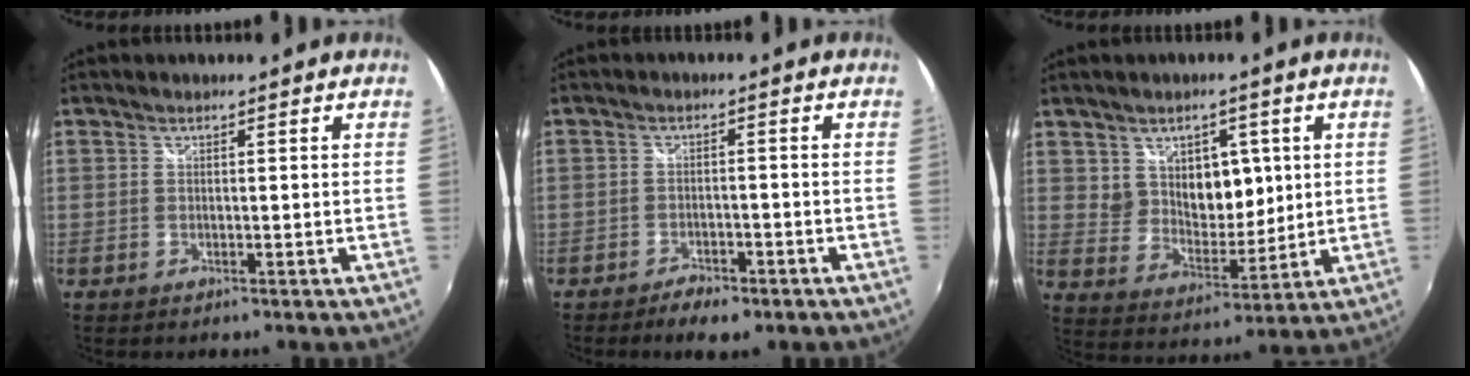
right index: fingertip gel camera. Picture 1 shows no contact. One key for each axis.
{"total": 5.4, "fx": -4.0, "fy": 2.1, "fz": 2.9, "tx": -0.071, "ty": -0.006, "tz": -0.062}
{"total": 9.9, "fx": 3.7, "fy": 7.1, "fz": 5.7, "tx": -0.083, "ty": -0.002, "tz": 0.075}